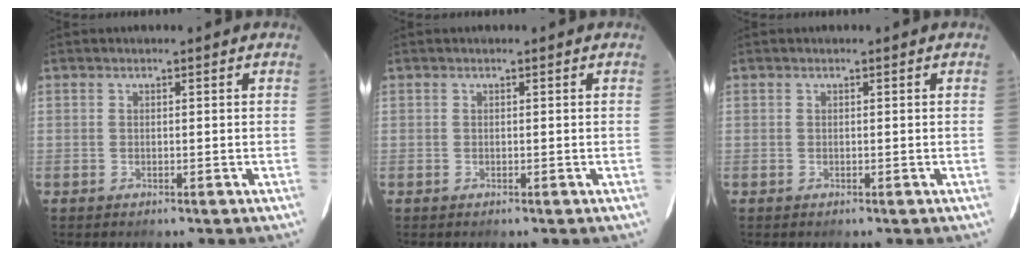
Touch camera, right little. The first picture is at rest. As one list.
[{"total": 0.0}, {"total": 0.0}]